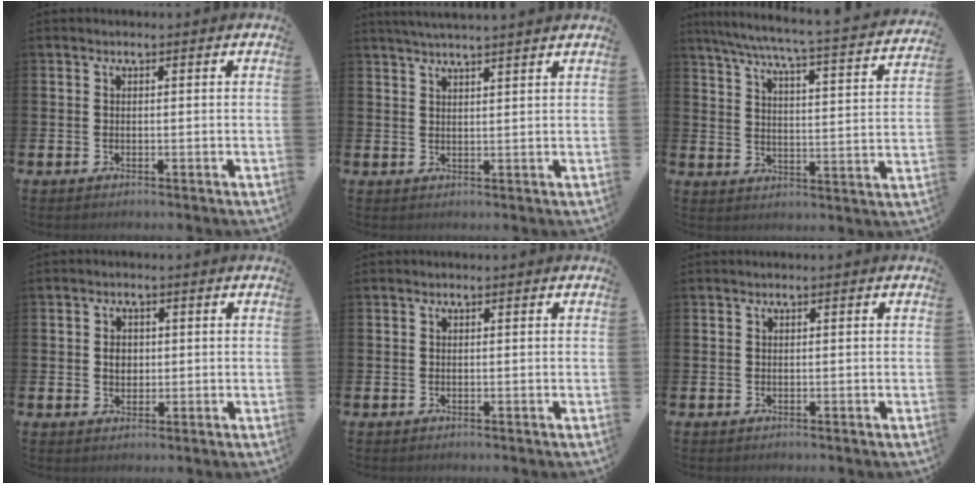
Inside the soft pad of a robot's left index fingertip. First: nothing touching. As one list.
[{"total": 2.9, "force": [2.9, -0.5, 0.4], "torque": [-0.015, -0.008, 0.054]}, {"total": 5.9, "force": [5.2, 0.2, 2.8], "torque": [-0.069, -0.048, 0.081]}, {"total": 2.2, "force": [0.2, 1.8, 1.2], "torque": [-0.003, 0.001, -0.002]}, {"total": 0.0}, {"total": 0.0}]